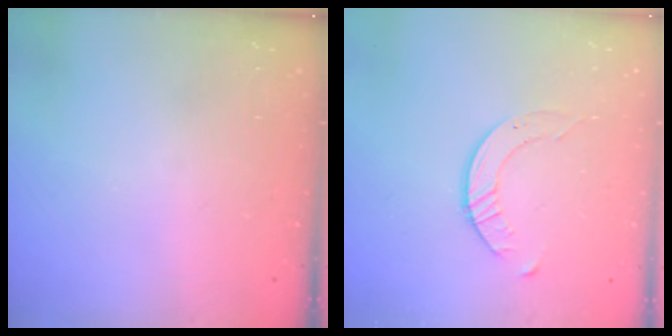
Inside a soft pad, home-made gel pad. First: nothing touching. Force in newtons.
{"total": 3.5, "press": 3.4, "slide": 0.4}